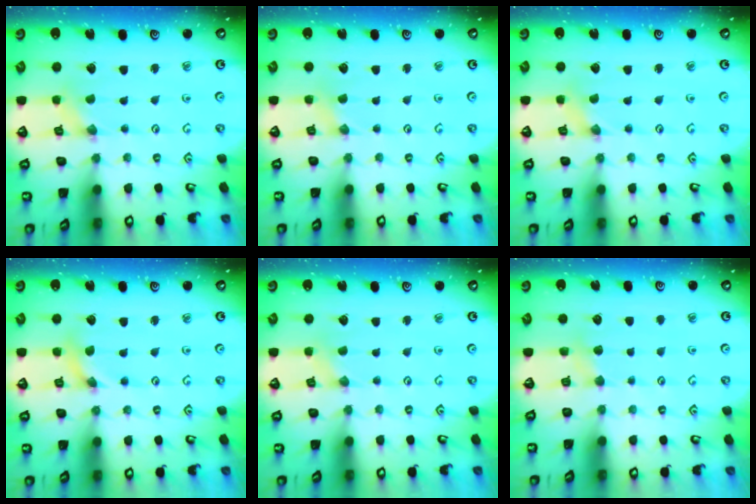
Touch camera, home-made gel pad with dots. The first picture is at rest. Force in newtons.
{"total": 1.1, "press": 1.1, "slide": 0.2}
{"total": 0.0}
{"total": 2.5, "press": 2.4, "slide": 0.3}
{"total": 0.0}
{"total": 2.9, "press": 2.9, "slide": 0.5}